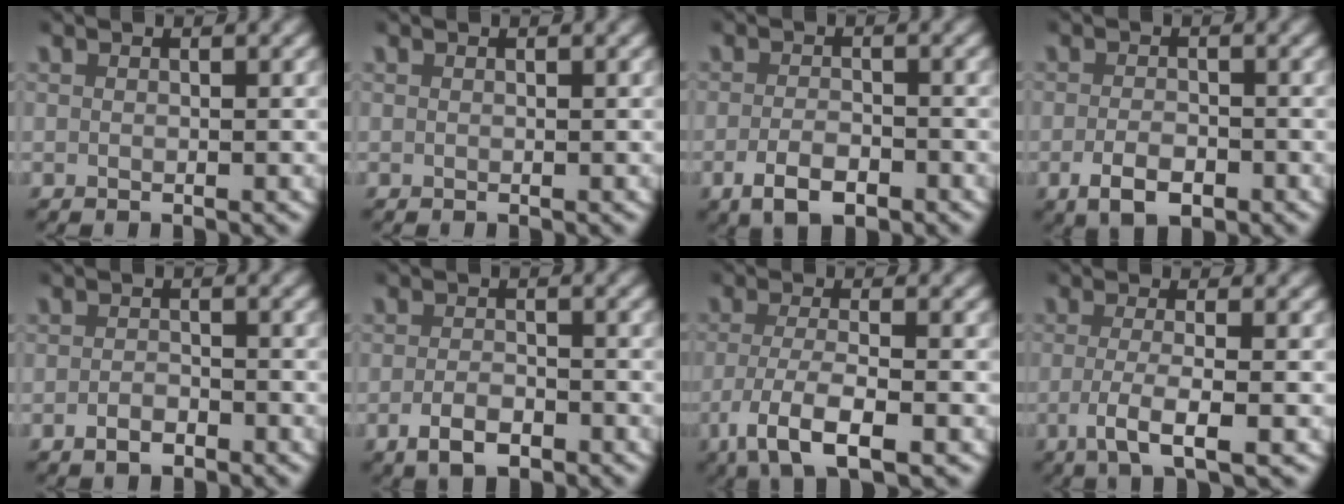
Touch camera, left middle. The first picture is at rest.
{"total": 0.0}
{"total": 3.6, "force": [-2.1, 1.7, 2.4], "torque": [-0.041, -0.006, -0.034]}
{"total": 3.4, "force": [-1.7, 1.7, 2.4], "torque": [-0.039, -0.007, -0.026]}
{"total": 1.7, "force": [-1.3, 0.8, 0.7], "torque": [-0.013, -0.003, -0.022]}
{"total": 2.9, "force": [-1.8, 1.4, 1.8], "torque": [-0.031, -0.003, -0.030]}
{"total": 5.4, "force": [-2.6, 1.8, 4.4], "torque": [-0.090, -0.016, -0.036]}
{"total": 4.1, "force": [-1.5, 0.8, 3.8], "torque": [-0.082, -0.015, -0.019]}